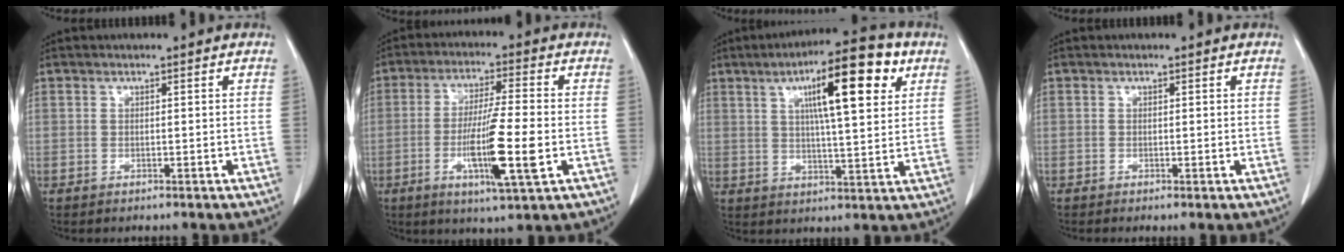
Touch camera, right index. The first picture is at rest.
{"total": 11.6, "force": [-3.0, 0.2, 11.2], "torque": [-0.204, -0.018, -0.057]}
{"total": 14.0, "force": [5.8, 2.2, 12.5], "torque": [-0.196, 0.016, 0.085]}
{"total": 0.5, "force": [-0.1, 0.0, 0.5], "torque": [-0.010, -0.001, -0.002]}